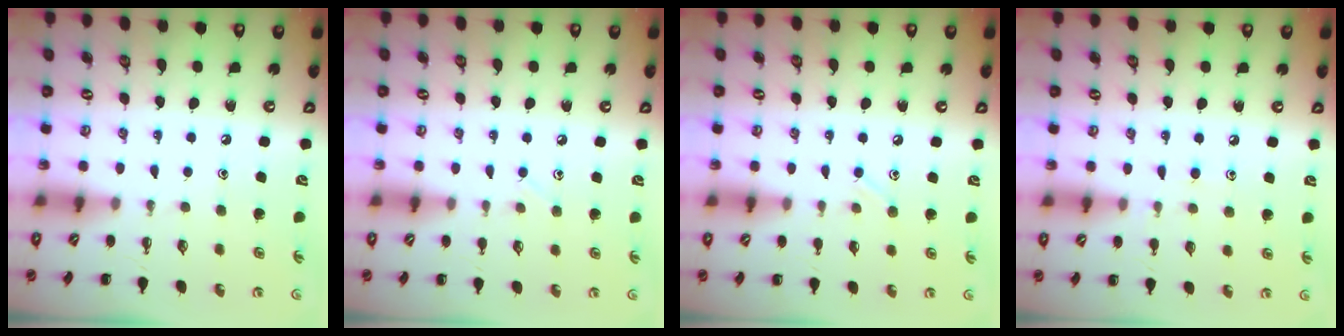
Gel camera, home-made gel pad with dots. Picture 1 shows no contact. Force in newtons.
{"total": 3.6, "press": 3.4, "slide": 1.1}
{"total": 4.7, "press": 4.5, "slide": 1.5}
{"total": 5.8, "press": 5.6, "slide": 1.7}